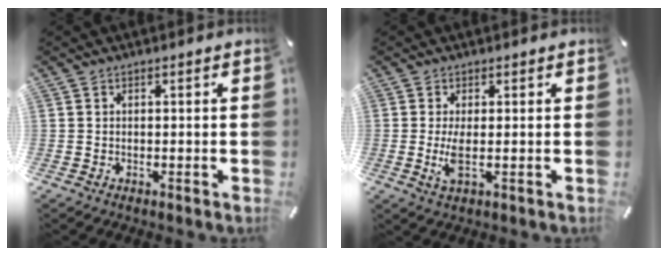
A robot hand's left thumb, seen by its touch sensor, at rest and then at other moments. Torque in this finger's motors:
{"motor_torque": [1.22, 1.82, 0.85, -0.04, 0.09]}